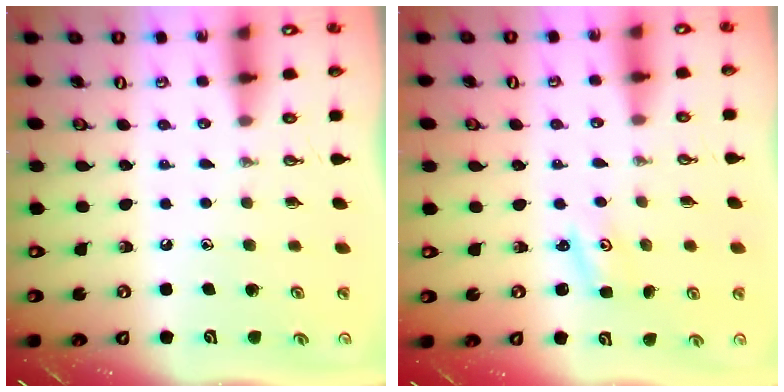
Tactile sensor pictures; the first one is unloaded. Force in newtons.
{"total": 1.5, "press": 1.5, "slide": 0.2}